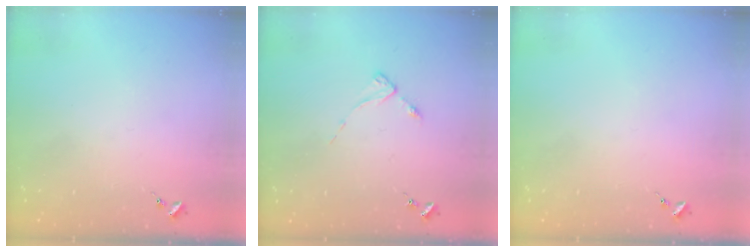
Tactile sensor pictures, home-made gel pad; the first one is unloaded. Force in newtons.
{"total": 2.7, "press": 2.7, "slide": 0.3}
{"total": 0.0}